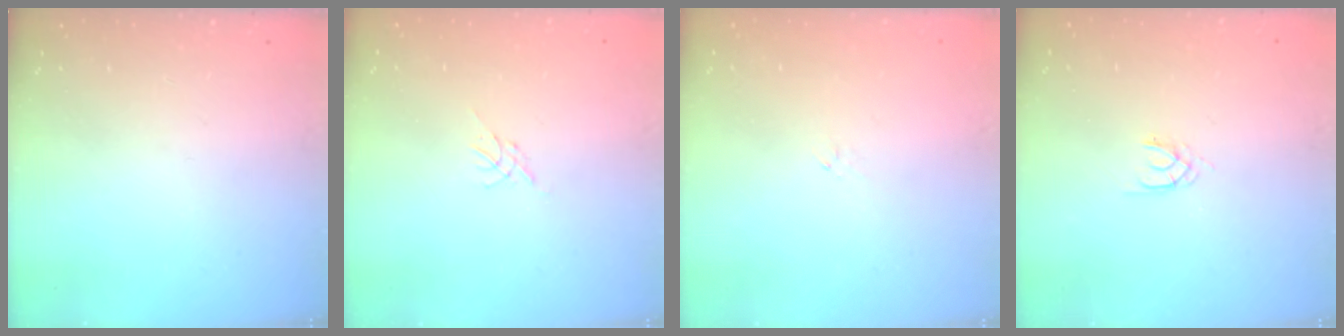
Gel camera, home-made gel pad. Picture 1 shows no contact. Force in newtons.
{"total": 0.0}
{"total": 0.7, "press": 0.5, "slide": 0.4}
{"total": 1.3, "press": 1.2, "slide": 0.3}